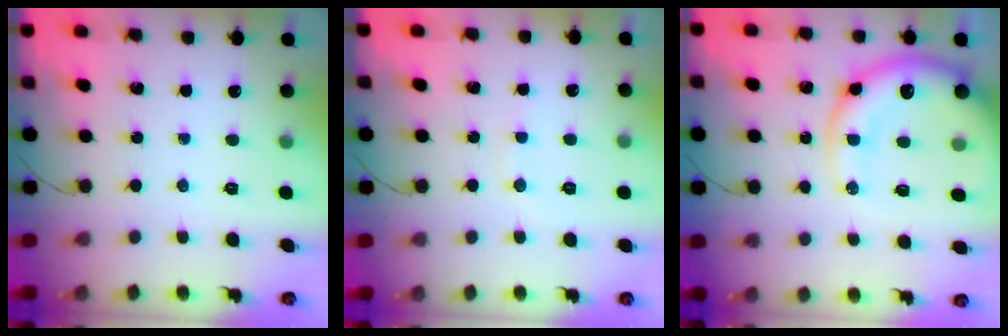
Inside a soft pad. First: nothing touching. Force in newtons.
{"total": 5.0, "press": 4.8, "slide": 1.4}
{"total": 16.3, "press": 15.9, "slide": 3.7}